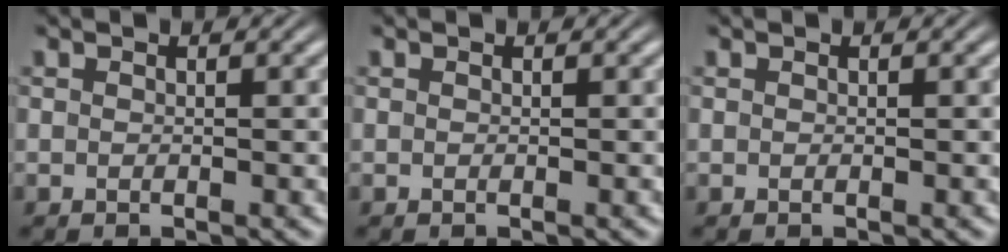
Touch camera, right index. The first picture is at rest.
{"total": 0.0}
{"total": 0.0}